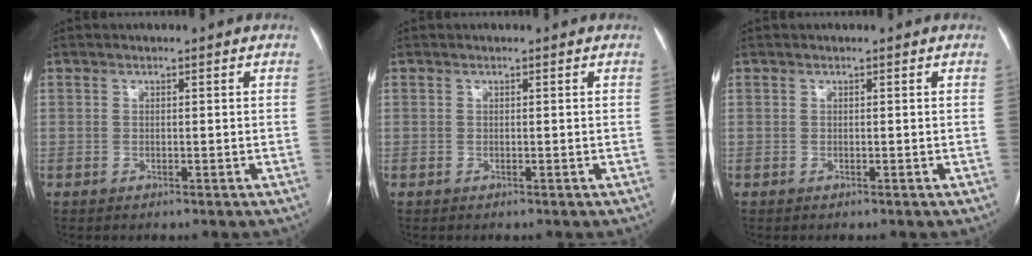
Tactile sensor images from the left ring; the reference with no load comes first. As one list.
[{"total": 0.0}, {"total": 0.0}]